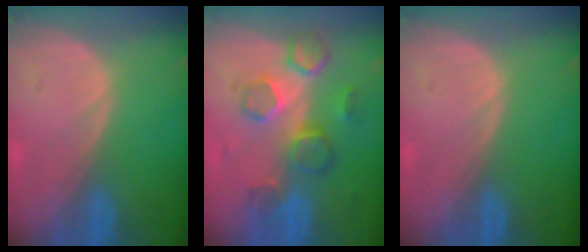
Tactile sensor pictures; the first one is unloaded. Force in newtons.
{"total": 8.6, "press": 7.7, "slide": 3.9}
{"total": 0.0}